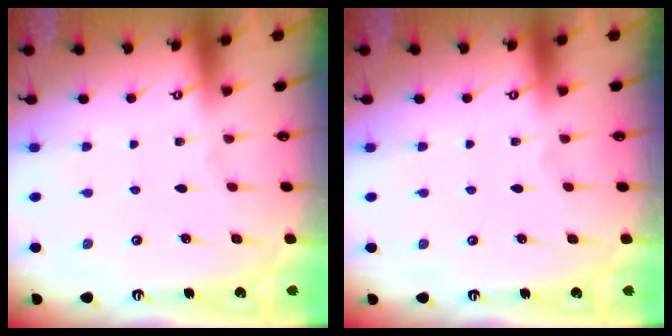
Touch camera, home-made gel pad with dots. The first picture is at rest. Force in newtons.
{"total": 0.0}